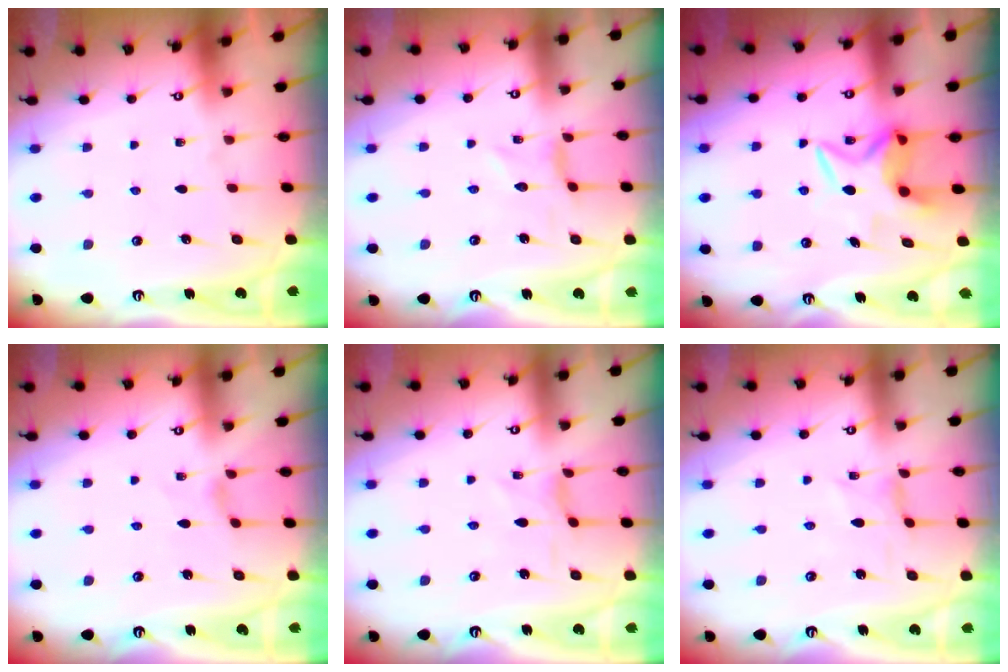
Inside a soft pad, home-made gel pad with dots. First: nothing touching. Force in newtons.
{"total": 0.0}
{"total": 7.5, "press": 7.4, "slide": 0.9}
{"total": 0.6, "press": 0.6, "slide": 0.2}
{"total": 0.9, "press": 0.9, "slide": 0.2}
{"total": 0.0}